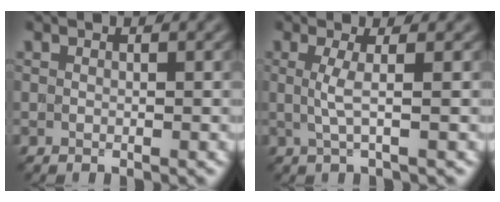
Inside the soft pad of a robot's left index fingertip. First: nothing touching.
{"total": 2.1, "force": [0.1, 0.4, 2.1], "torque": [-0.043, -0.003, -0.002]}